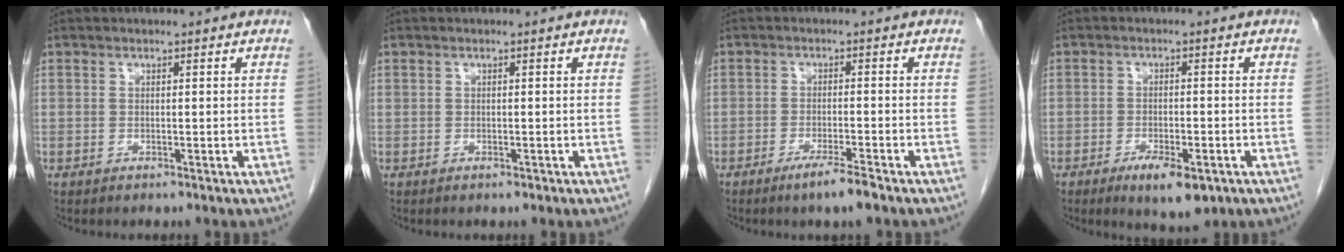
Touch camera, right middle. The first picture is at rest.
{"total": 0.0}
{"total": 4.0, "force": [-2.8, -0.3, 2.9], "torque": [-0.056, -0.011, -0.049]}
{"total": 6.3, "force": [-3.4, 1.9, 4.9], "torque": [-0.080, -0.010, -0.044]}